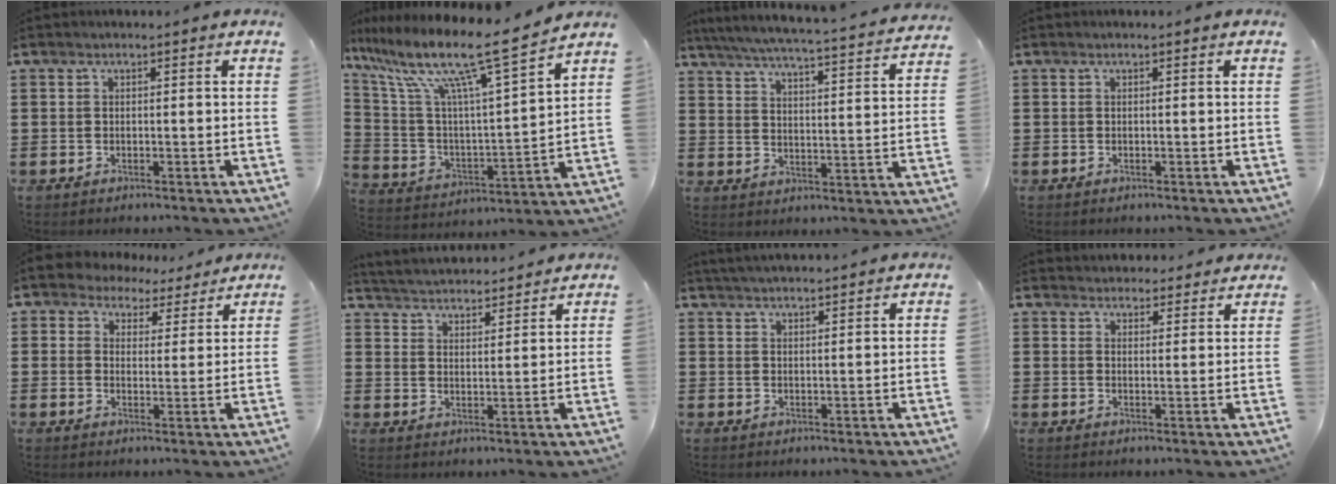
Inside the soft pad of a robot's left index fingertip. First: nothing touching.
{"total": 13.1, "force": [9.8, 0.6, 8.6], "torque": [-0.194, -0.064, 0.155]}
{"total": 5.1, "force": [4.8, -0.5, 1.8], "torque": [-0.058, -0.040, 0.076]}
{"total": 0.0}
{"total": 4.8, "force": [4.3, 2.3, 0.3], "torque": [-0.031, -0.011, 0.078]}
{"total": 3.7, "force": [3.7, 0.1, -0.4], "torque": [-0.010, -0.022, 0.064]}
{"total": 2.8, "force": [2.8, -0.2, 0.2], "torque": [-0.011, -0.005, 0.053]}
{"total": 3.3, "force": [3.2, 0.6, -0.2], "torque": [0.003, -0.014, 0.060]}